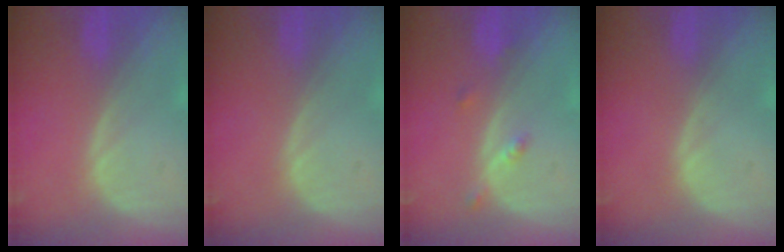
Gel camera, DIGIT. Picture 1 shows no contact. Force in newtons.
{"total": 0.0}
{"total": 2.2, "press": 1.8, "slide": 1.3}
{"total": 0.0}